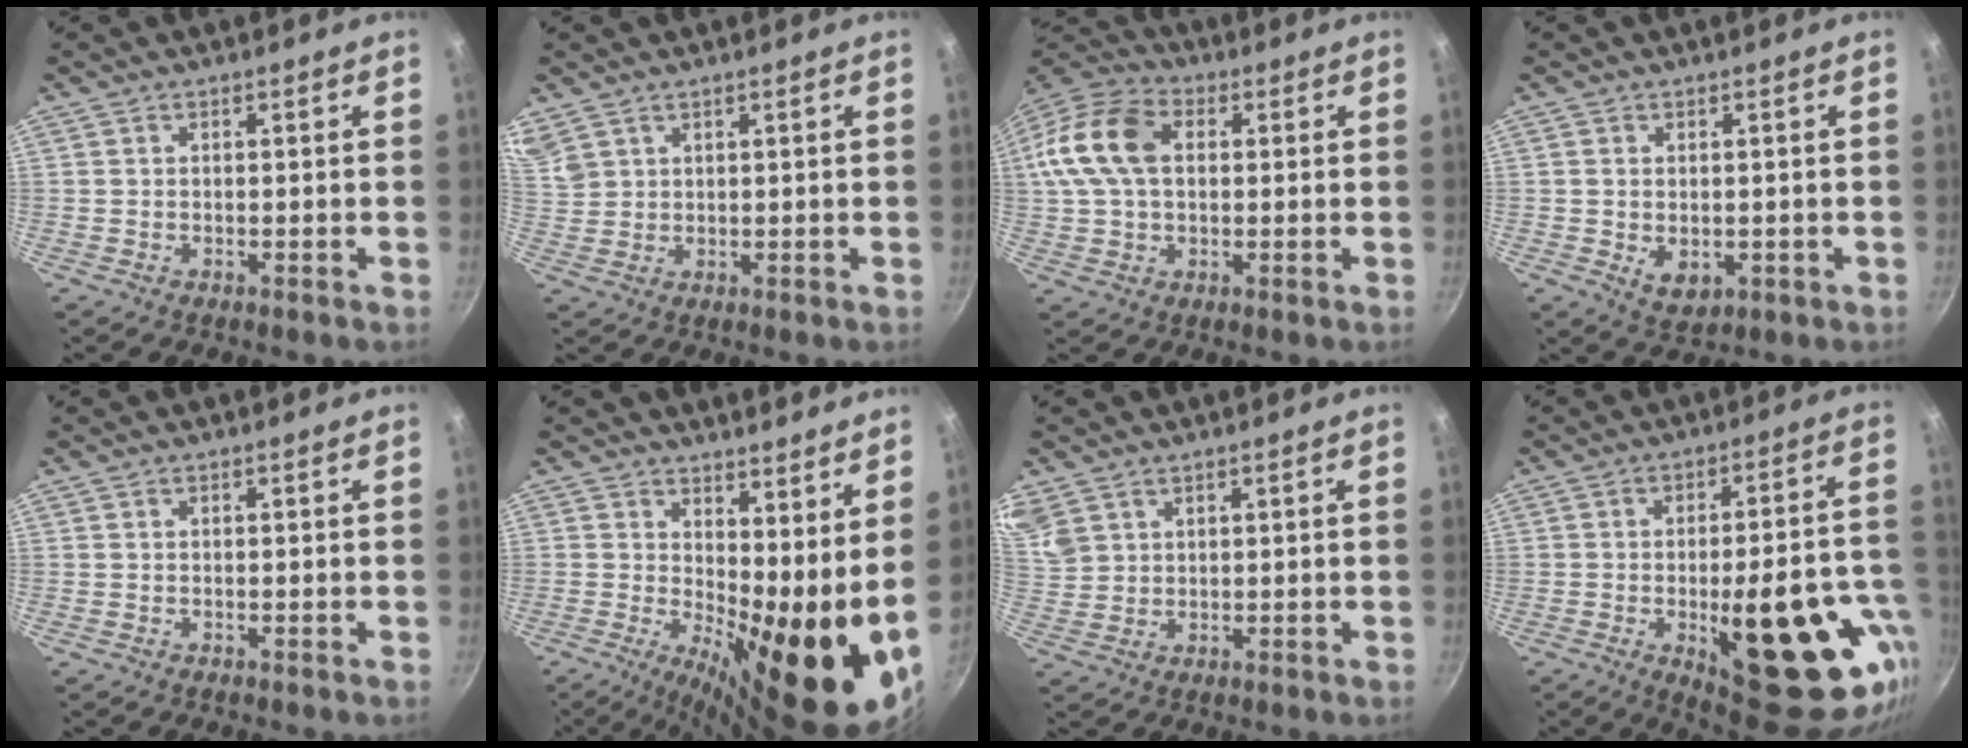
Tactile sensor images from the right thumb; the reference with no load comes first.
{"total": 7.6, "force": [5.0, 5.0, 2.9], "torque": [-0.061, 0.014, 0.112]}
{"total": 15.5, "force": [2.5, 10.4, 11.1], "torque": [-0.209, 0.028, 0.033]}
{"total": 4.6, "force": [-0.4, 3.2, 3.2], "torque": [-0.050, -0.012, 0.001]}
{"total": 0.0}
{"total": 16.7, "force": [2.2, 6.1, 15.4], "torque": [-0.194, -0.019, 0.040]}
{"total": 9.6, "force": [5.5, 6.9, 3.9], "torque": [-0.087, 0.015, 0.124]}
{"total": 27.4, "force": [-7.9, 10.6, 24.0], "torque": [-0.260, 0.010, -0.088]}